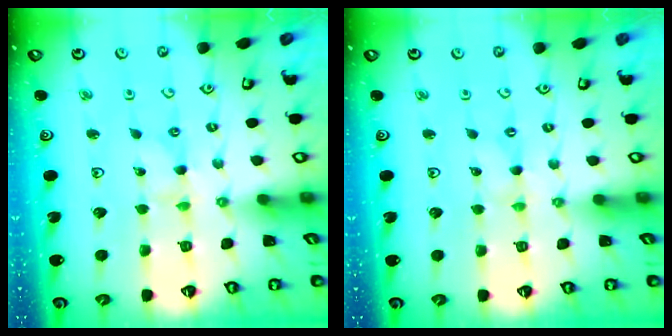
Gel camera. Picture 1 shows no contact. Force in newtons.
{"total": 0.0}